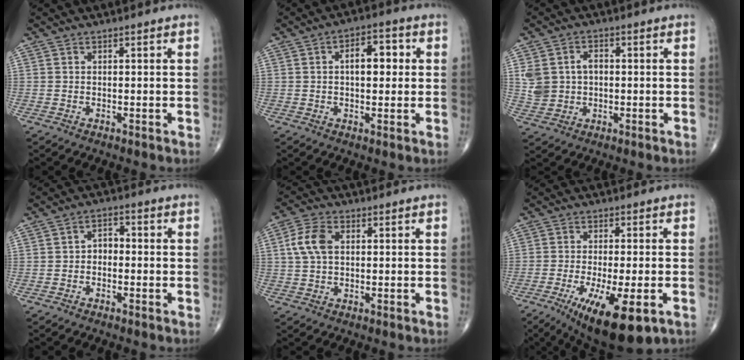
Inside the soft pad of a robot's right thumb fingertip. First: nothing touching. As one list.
[{"total": 7.0, "force": [1.0, 3.8, 5.8], "torque": [-0.066, 0.012, 0.008]}, {"total": 7.6, "force": [0.7, 5.9, 4.6], "torque": [-0.076, 0.010, 0.019]}, {"total": 3.0, "force": [-0.6, 2.1, 2.1], "torque": [-0.019, 0.016, -0.021]}, {"total": 6.3, "force": [1.1, 3.9, 4.8], "torque": [-0.102, 0.011, 0.018]}, {"total": 14.3, "force": [-6.2, 4.2, 12.2], "torque": [-0.198, -0.015, -0.089]}]